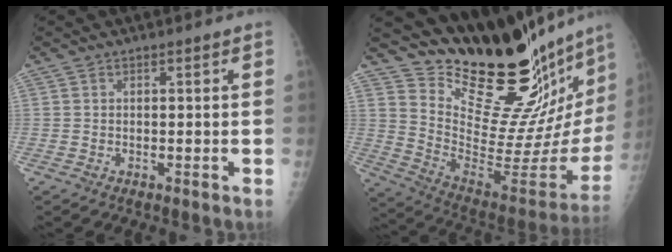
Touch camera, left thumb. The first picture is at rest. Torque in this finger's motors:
{"motor_torque": [0.87, 0.61, 1.39, -1.38, 0.03]}